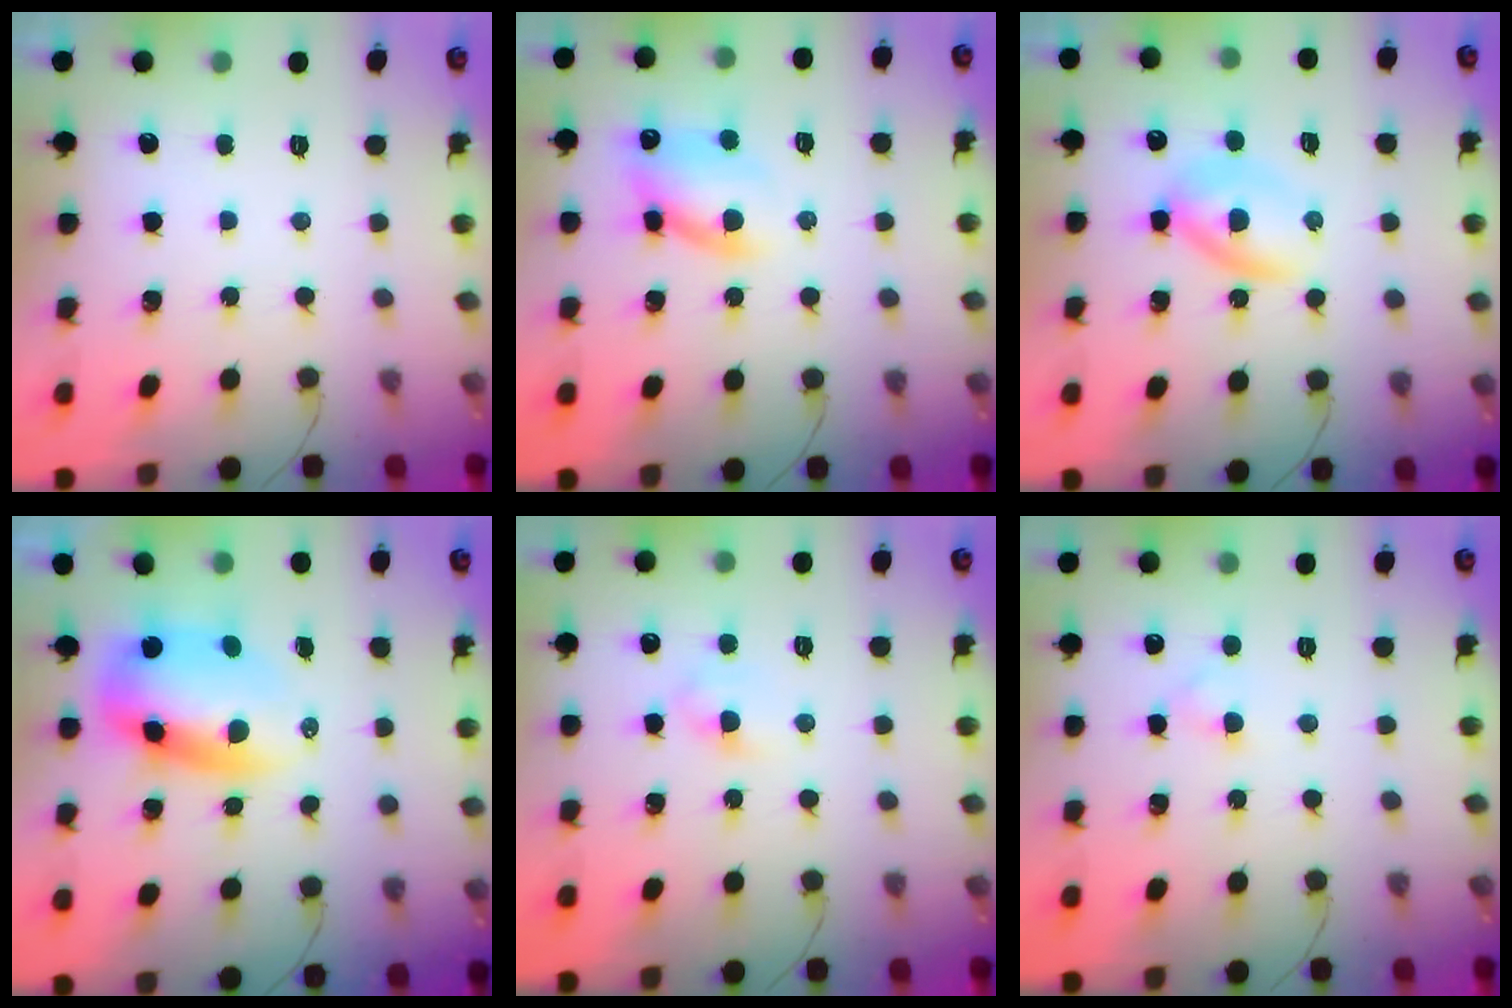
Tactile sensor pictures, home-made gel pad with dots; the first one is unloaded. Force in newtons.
{"total": 11.0, "press": 10.9, "slide": 1.5}
{"total": 3.9, "press": 3.9, "slide": 0.6}
{"total": 8.7, "press": 8.3, "slide": 2.3}
{"total": 3.7, "press": 3.5, "slide": 1.3}
{"total": 1.9, "press": 1.7, "slide": 1.0}